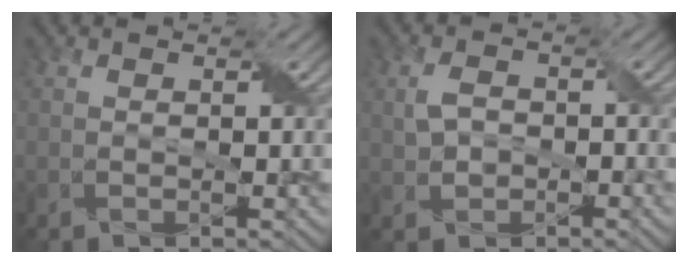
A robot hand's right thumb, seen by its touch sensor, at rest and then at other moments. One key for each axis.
{"total": 2.7, "fx": -0.2, "fy": 2.1, "fz": 1.7, "tx": -0.039, "ty": 0.003, "tz": -0.003}